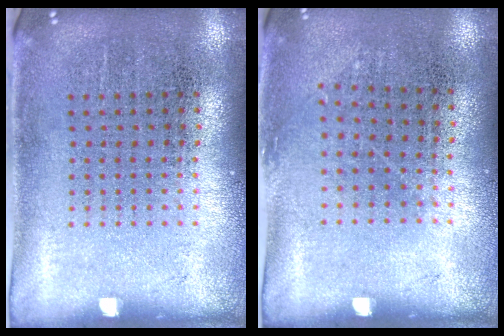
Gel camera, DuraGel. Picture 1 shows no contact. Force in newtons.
{"total": 0.8, "press": 0.6, "slide": 0.5}